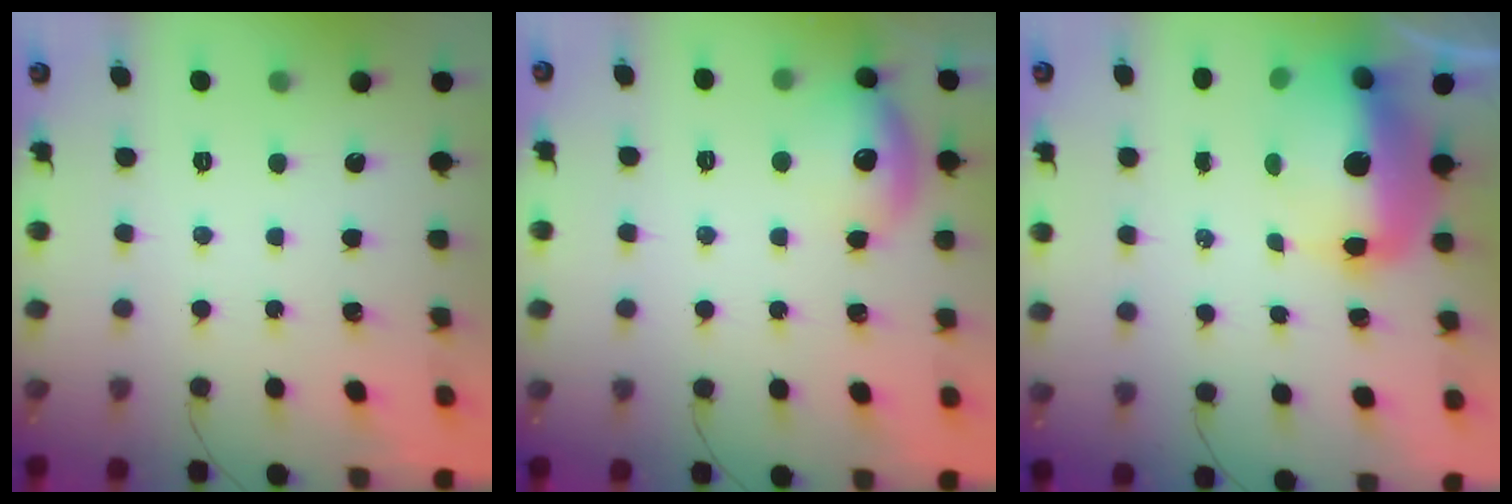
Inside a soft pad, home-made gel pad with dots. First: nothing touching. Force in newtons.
{"total": 10.7, "press": 10.6, "slide": 1.5}
{"total": 15.6, "press": 14.8, "slide": 4.9}